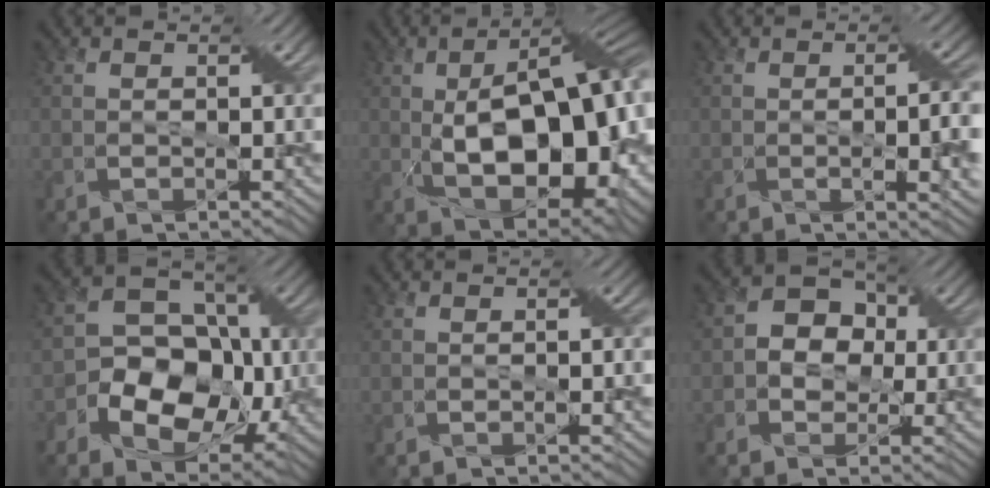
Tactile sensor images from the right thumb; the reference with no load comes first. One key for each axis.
{"total": 18.2, "fx": -0.5, "fy": 8.8, "fz": 16.0, "tx": -0.246, "ty": -0.001, "tz": -0.009}
{"total": 5.9, "fx": -0.7, "fy": 1.5, "fz": 5.7, "tx": -0.085, "ty": -0.004, "tz": -0.004}
{"total": 12.4, "fx": -2.9, "fy": 9.1, "fz": 7.9, "tx": -0.124, "ty": -0.010, "tz": -0.065}
{"total": 1.5, "fx": 0.0, "fy": 0.1, "fz": 1.5, "tx": -0.025, "ty": 0.002, "tz": -0.001}
{"total": 6.0, "fx": 0.1, "fy": 4.9, "fz": 3.3, "tx": -0.058, "ty": 0.013, "tz": -0.016}